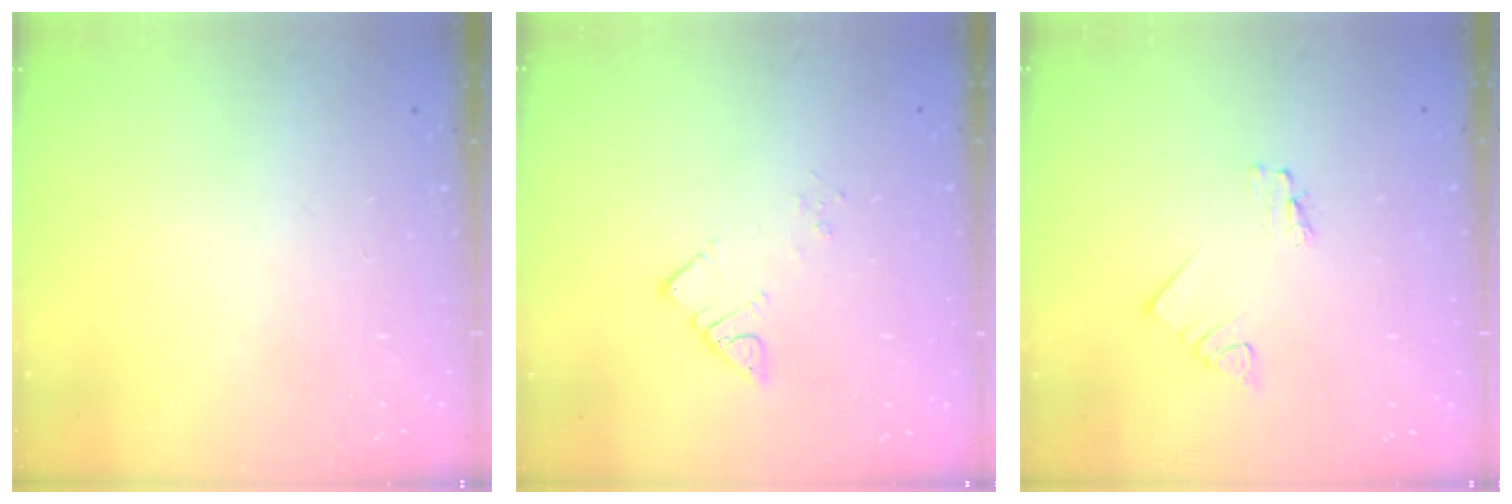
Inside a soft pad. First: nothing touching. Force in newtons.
{"total": 3.3, "press": 3.3, "slide": 0.1}
{"total": 1.2, "press": 1.2, "slide": 0.0}